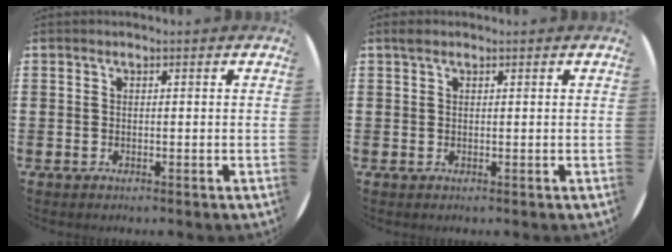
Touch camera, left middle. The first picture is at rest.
{"total": 0.8, "force": [0.6, 0.4, 0.3], "torque": [0.000, -0.001, 0.009]}